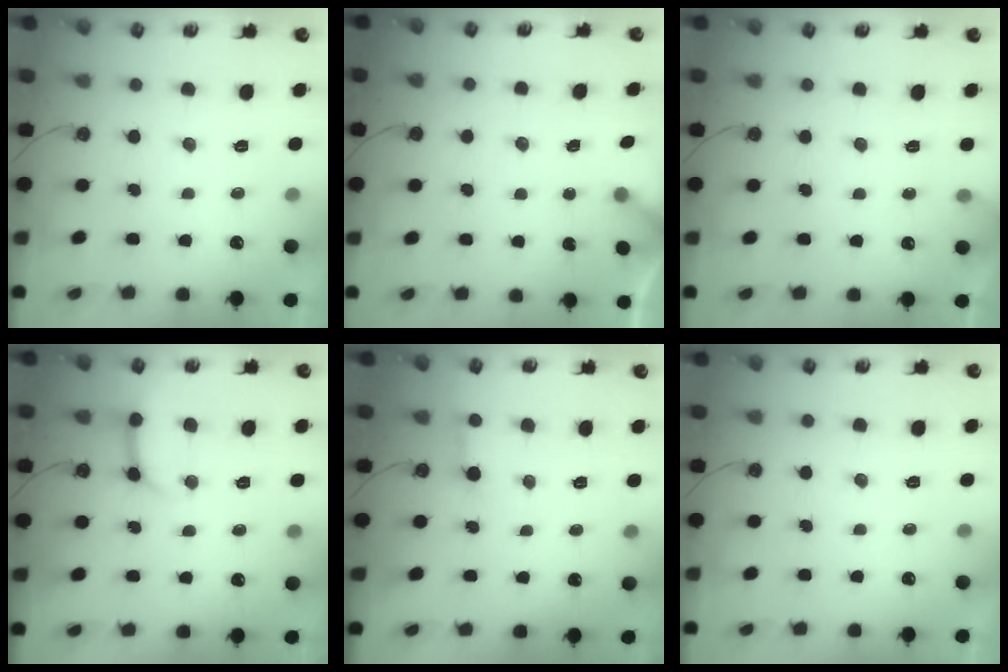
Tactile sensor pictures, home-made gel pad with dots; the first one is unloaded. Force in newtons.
{"total": 2.3, "press": 2.3, "slide": 0.2}
{"total": 2.8, "press": 2.8, "slide": 0.2}
{"total": 9.6, "press": 9.5, "slide": 1.2}
{"total": 2.2, "press": 2.2, "slide": 0.1}
{"total": 0.0}